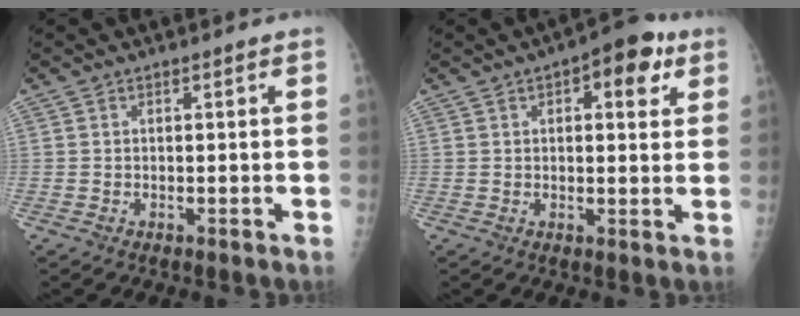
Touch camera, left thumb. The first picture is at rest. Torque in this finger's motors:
{"motor_torque": [0.01, 0.51, -0.02, -0.12, -0.02]}